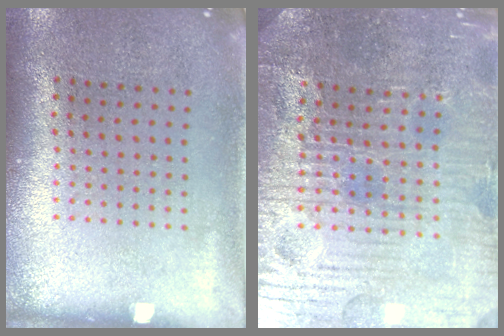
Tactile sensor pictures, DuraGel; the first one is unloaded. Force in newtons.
{"total": 5.3, "press": 5.0, "slide": 1.5}